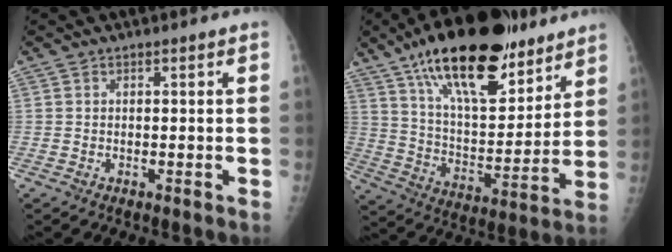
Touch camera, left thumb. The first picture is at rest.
{"total": 25.9, "force": [17.0, 10.4, 16.6], "torque": [-0.240, -0.057, 0.282]}